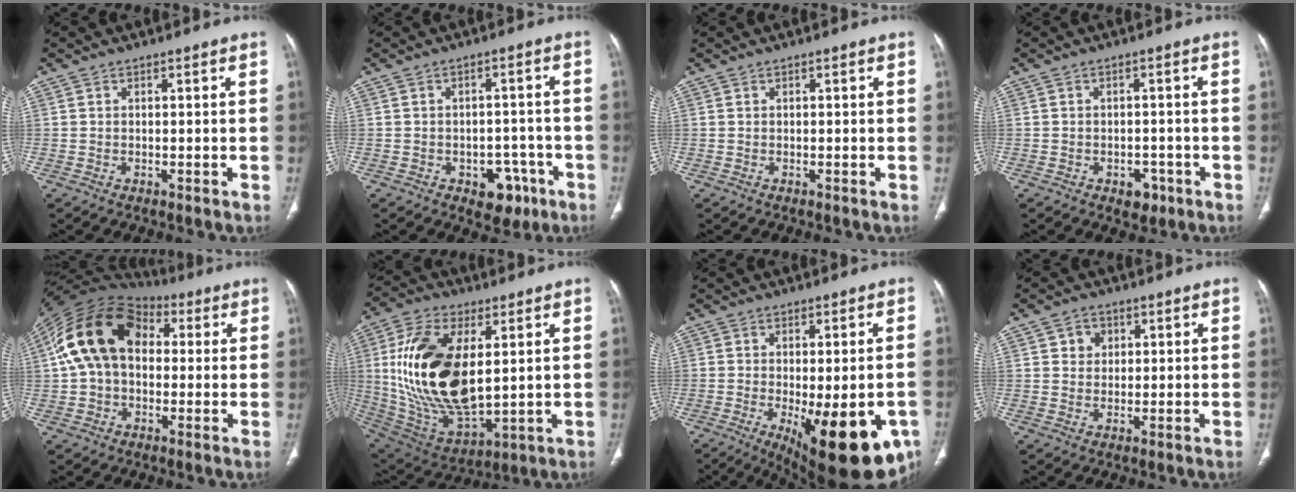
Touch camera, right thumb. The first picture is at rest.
{"total": 7.0, "force": [-3.5, 4.7, 3.8], "torque": [-0.017, 0.027, -0.040]}
{"total": 0.0}
{"total": 3.7, "force": [-1.9, 2.6, 1.9], "torque": [-0.007, 0.007, -0.019]}
{"total": 17.7, "force": [3.2, 12.2, 12.5], "torque": [-0.226, 0.040, 0.047]}
{"total": 23.9, "force": [3.8, 12.4, 20.1], "torque": [-0.386, -0.024, 0.082]}
{"total": 19.3, "force": [-7.6, 7.4, 16.2], "torque": [-0.168, -0.012, -0.088]}
{"total": 3.4, "force": [1.3, 2.9, 1.2], "torque": [-0.001, -0.004, 0.020]}